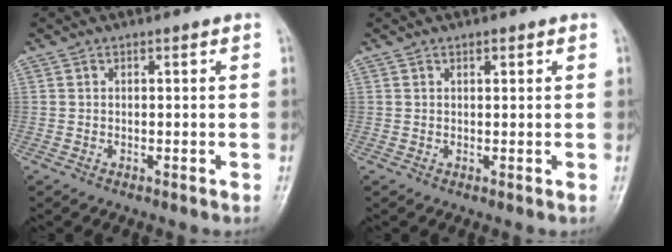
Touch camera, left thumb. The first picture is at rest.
{"total": 0.9, "force": [0.6, 0.4, 0.6], "torque": [-0.007, -0.002, 0.008]}